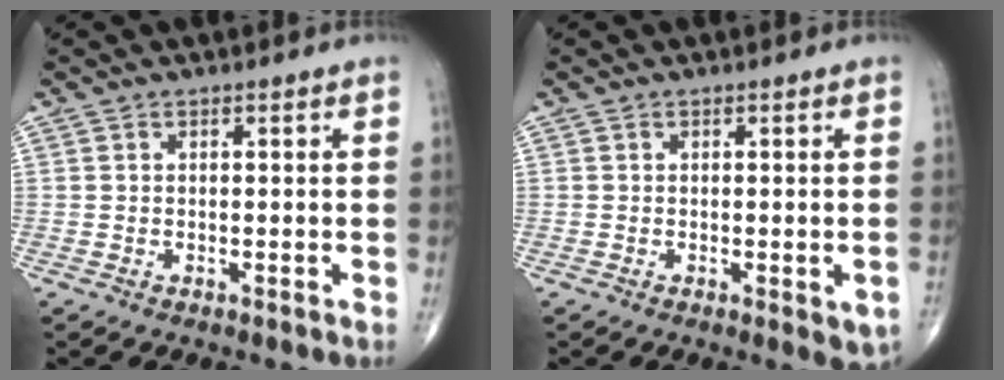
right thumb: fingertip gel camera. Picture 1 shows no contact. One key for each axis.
{"total": 4.0, "fx": -1.2, "fy": 1.4, "fz": 3.5, "tx": -0.030, "ty": -0.006, "tz": -0.012}